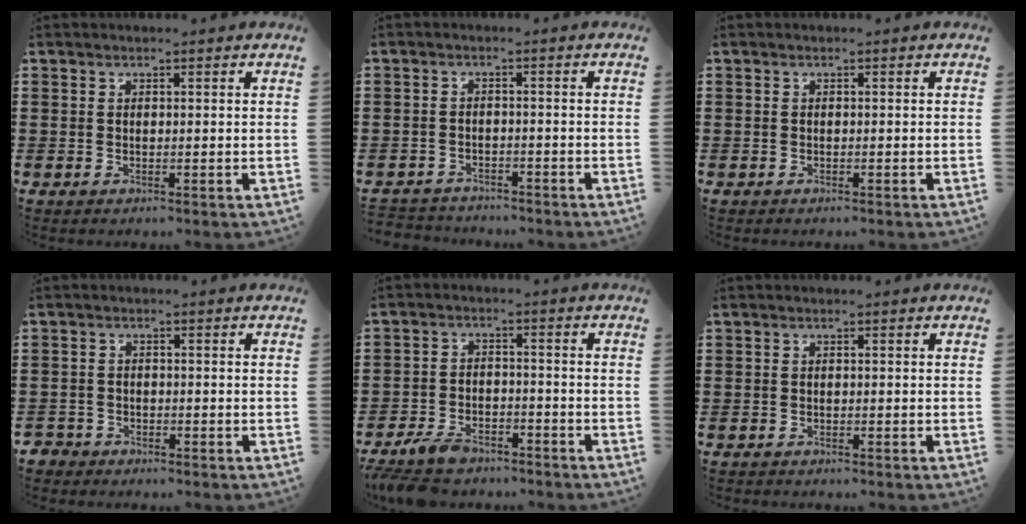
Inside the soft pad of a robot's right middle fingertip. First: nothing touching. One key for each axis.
{"total": 2.9, "fx": -2.8, "fy": 0.7, "fz": -0.5, "tx": 0.001, "ty": 0.001, "tz": -0.064}
{"total": 0.5, "fx": -0.4, "fy": 0.3, "fz": -0.1, "tx": 0.001, "ty": 0.005, "tz": -0.010}
{"total": 2.2, "fx": -2.0, "fy": 1.0, "fz": -0.1, "tx": -0.010, "ty": -0.003, "tz": -0.048}
{"total": 5.1, "fx": -4.6, "fy": 1.6, "fz": 1.6, "tx": -0.049, "ty": 0.002, "tz": -0.097}
{"total": 0.7, "fx": -0.7, "fy": 0.3, "fz": -0.1, "tx": 0.002, "ty": 0.003, "tz": -0.016}